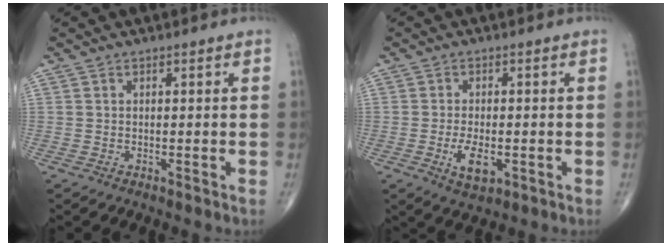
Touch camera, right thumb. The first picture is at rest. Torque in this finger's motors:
{"motor_torque": [0.10, 0.62, 0.33, 0.19, 0.06]}